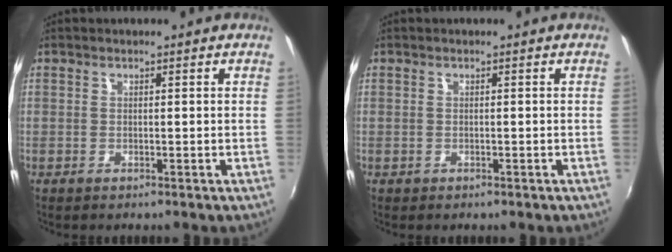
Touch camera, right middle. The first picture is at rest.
{"total": 0.6, "force": [-0.4, 0.4, 0.1], "torque": [-0.004, -0.002, -0.004]}